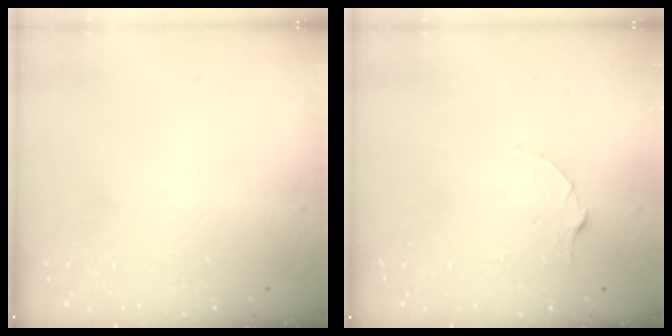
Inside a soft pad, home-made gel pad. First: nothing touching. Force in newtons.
{"total": 2.5, "press": 2.5, "slide": 0.3}